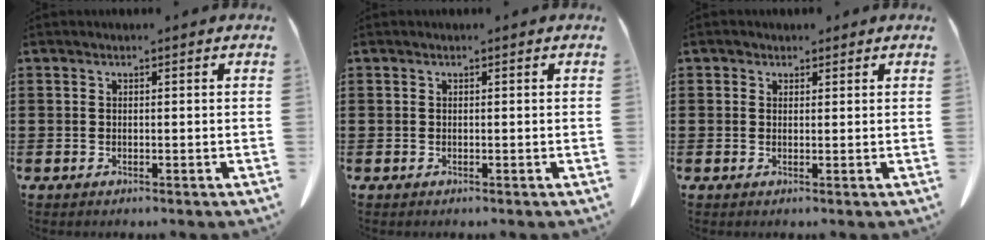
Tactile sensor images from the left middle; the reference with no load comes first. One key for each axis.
{"total": 0.0}
{"total": 1.2, "fx": 0.9, "fy": 0.8, "fz": 0.2, "tx": 0.000, "ty": -0.002, "tz": 0.016}